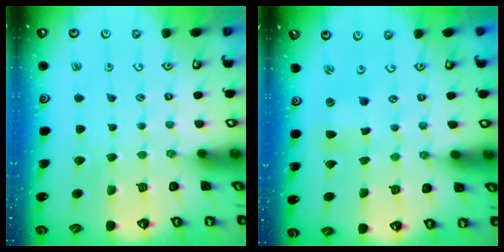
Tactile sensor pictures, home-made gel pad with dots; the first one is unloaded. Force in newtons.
{"total": 1.4, "press": 1.4, "slide": 0.2}